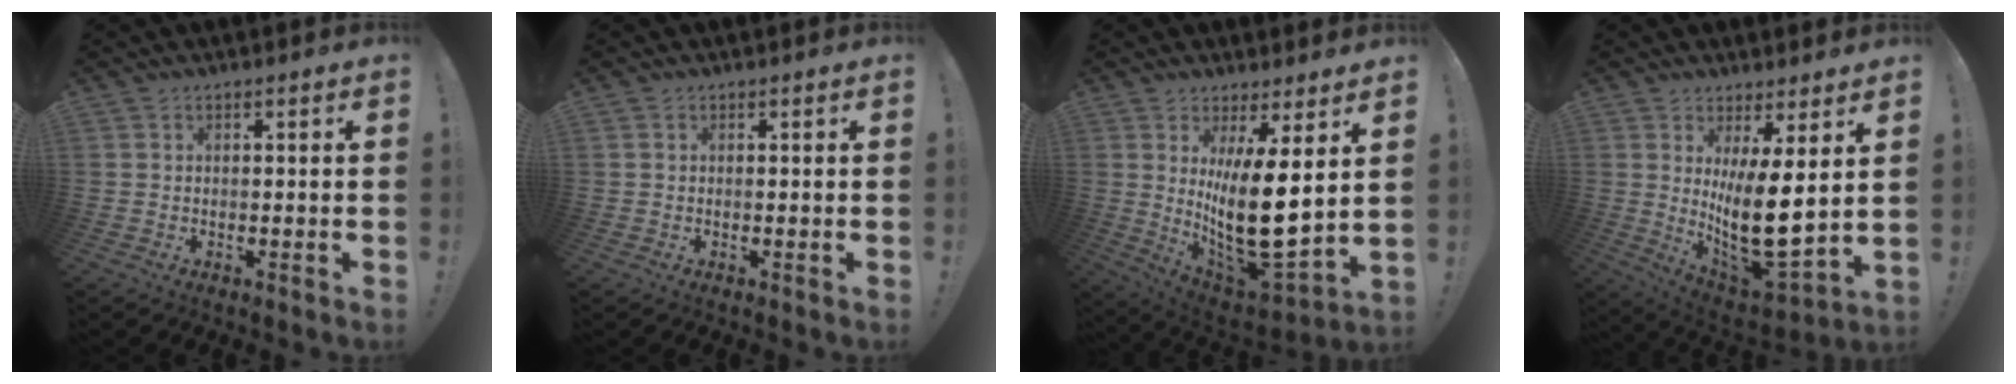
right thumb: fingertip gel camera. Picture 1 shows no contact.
{"total": 0.0}
{"total": 18.1, "force": [3.2, 6.7, 16.5], "torque": [-0.282, -0.059, 0.060]}
{"total": 15.0, "force": [2.4, 5.6, 13.7], "torque": [-0.223, -0.051, 0.051]}